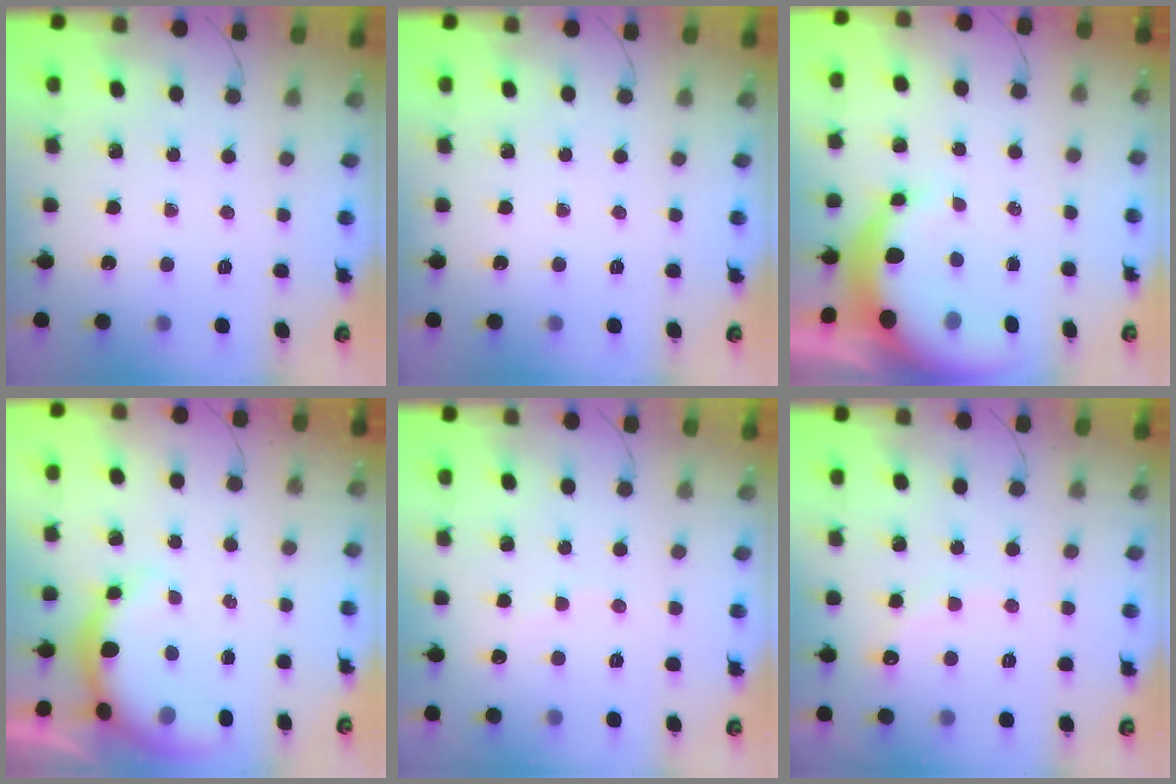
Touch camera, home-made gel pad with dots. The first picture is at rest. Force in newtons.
{"total": 0.0}
{"total": 8.9, "press": 8.8, "slide": 1.7}
{"total": 7.3, "press": 7.2, "slide": 1.3}
{"total": 4.8, "press": 4.7, "slide": 0.7}
{"total": 8.9, "press": 8.8, "slide": 1.5}